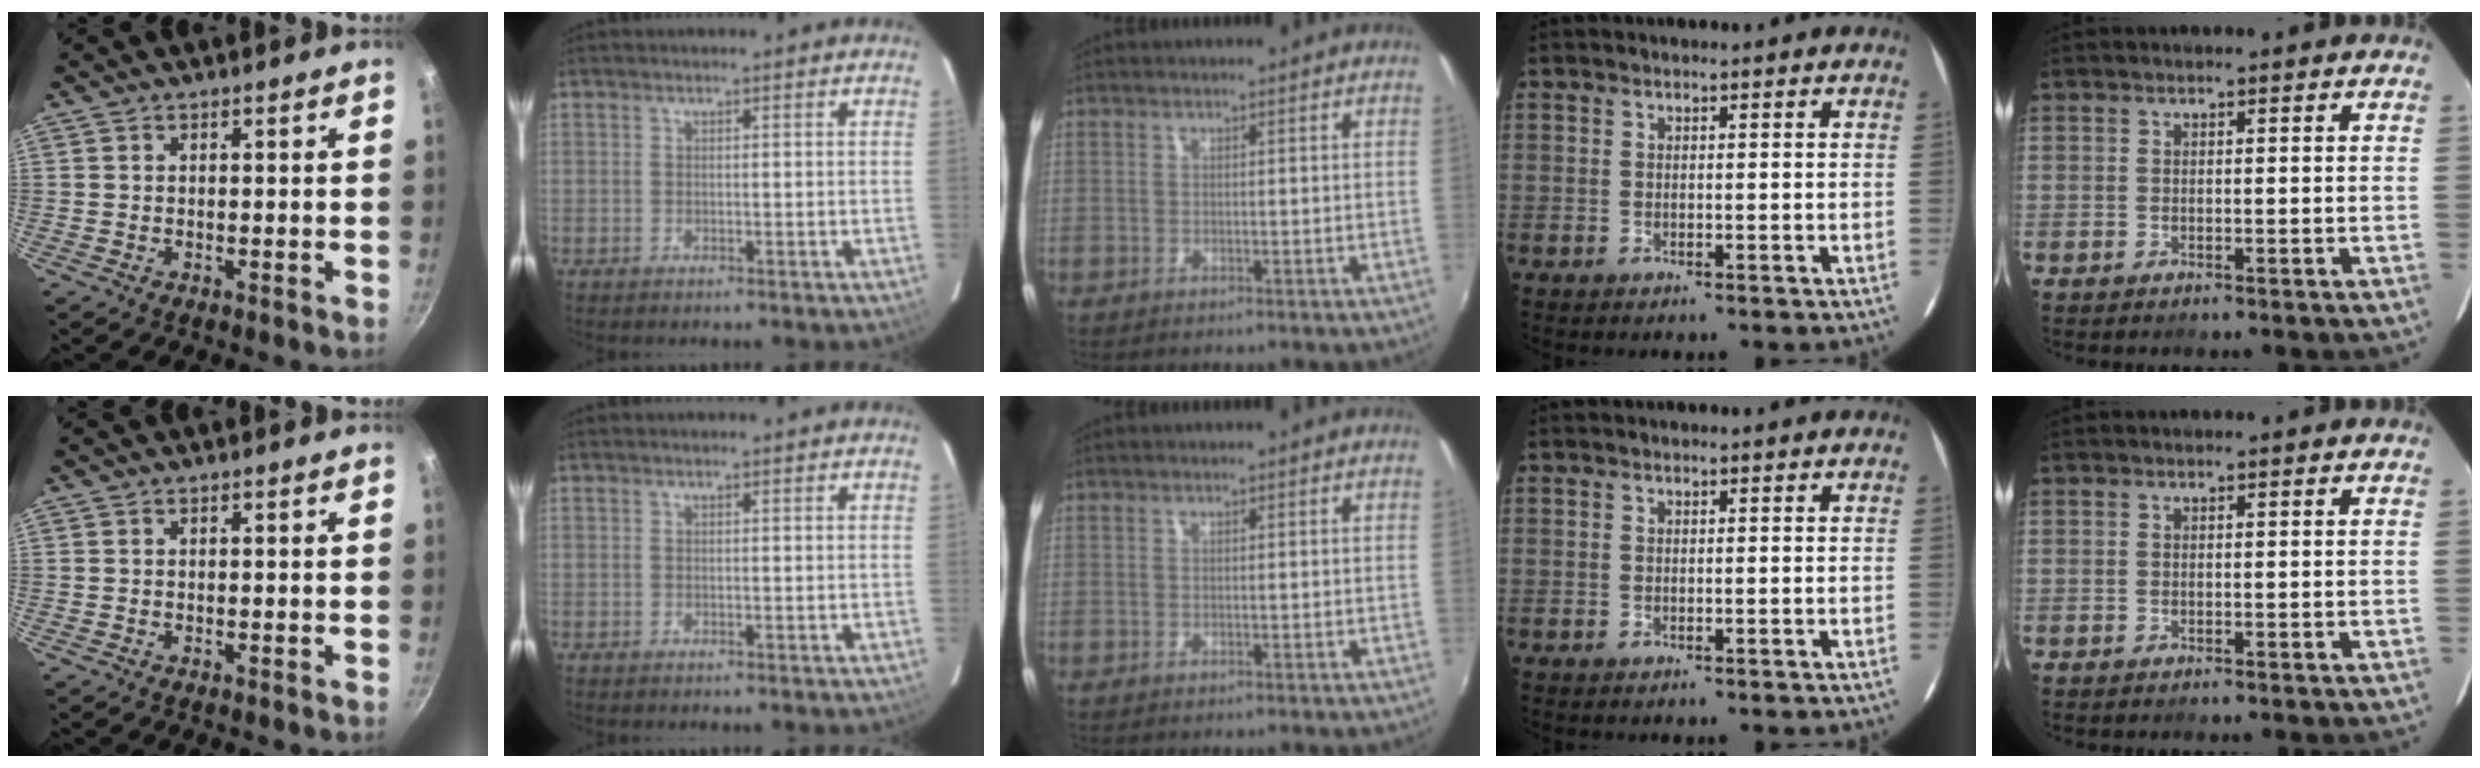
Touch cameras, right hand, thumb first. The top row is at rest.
{}